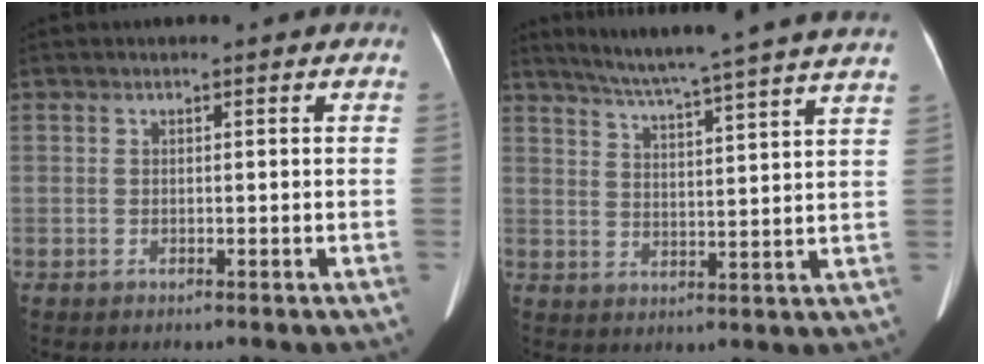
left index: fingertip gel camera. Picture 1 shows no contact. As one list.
[{"total": 20.0, "force": [17.6, -1.6, 9.5], "torque": [-0.159, -0.020, 0.230]}]